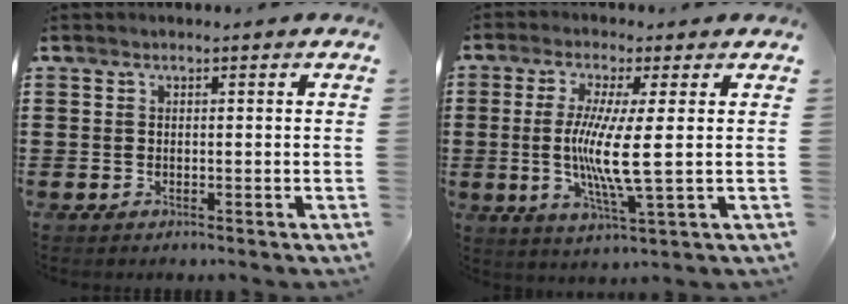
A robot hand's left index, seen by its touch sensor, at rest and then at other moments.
{"total": 8.3, "force": [0.3, 0.4, 8.3], "torque": [-0.168, -0.012, -0.002]}